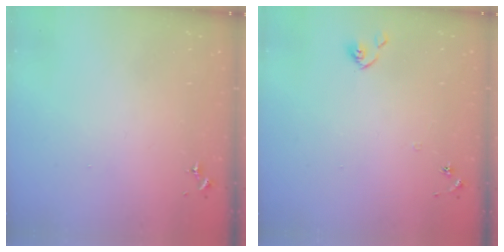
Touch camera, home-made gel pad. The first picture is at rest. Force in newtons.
{"total": 6.1, "press": 6.1, "slide": 0.5}